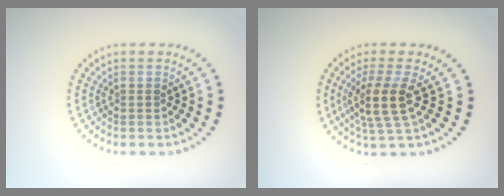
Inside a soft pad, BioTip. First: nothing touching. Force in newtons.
{"total": 3.8, "press": 3.0, "slide": 2.3}